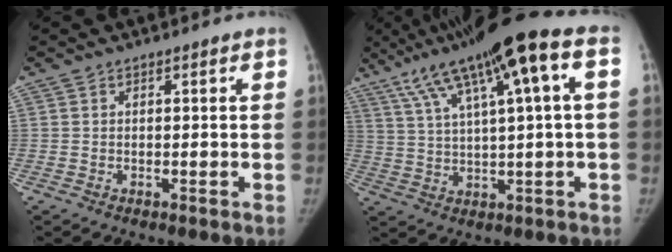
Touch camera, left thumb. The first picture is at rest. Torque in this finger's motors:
{"motor_torque": [0.07, 0.71, 1.35, -1.43, 0.48]}